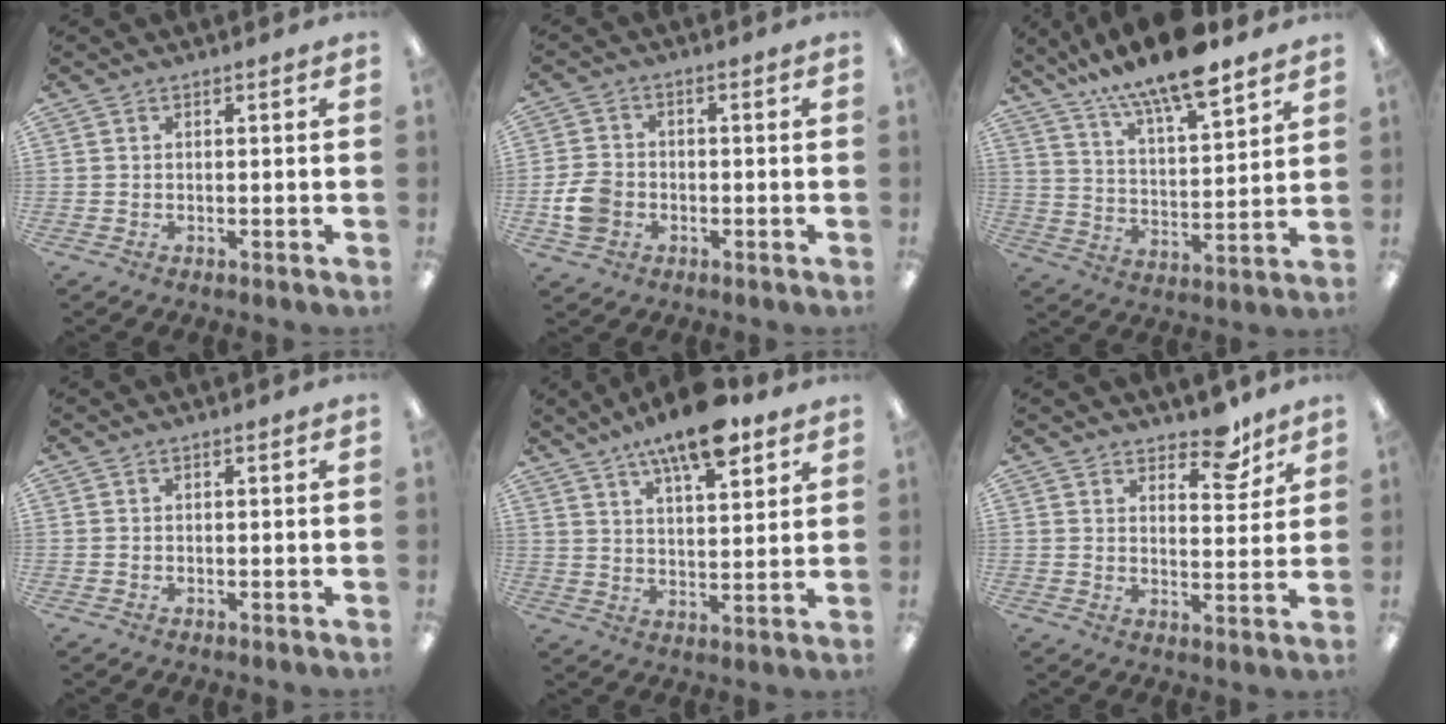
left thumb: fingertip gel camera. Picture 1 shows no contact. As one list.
[{"total": 6.8, "force": [-1.8, 5.3, 3.7], "torque": [-0.072, 0.009, -0.034]}, {"total": 15.5, "force": [12.5, 4.2, 8.1], "torque": [-0.142, -0.075, 0.214]}, {"total": 0.0}, {"total": 13.3, "force": [9.1, 4.6, 8.5], "torque": [-0.131, -0.043, 0.155]}, {"total": 8.2, "force": [6.3, 3.6, 3.8], "torque": [-0.026, -0.042, 0.104]}]